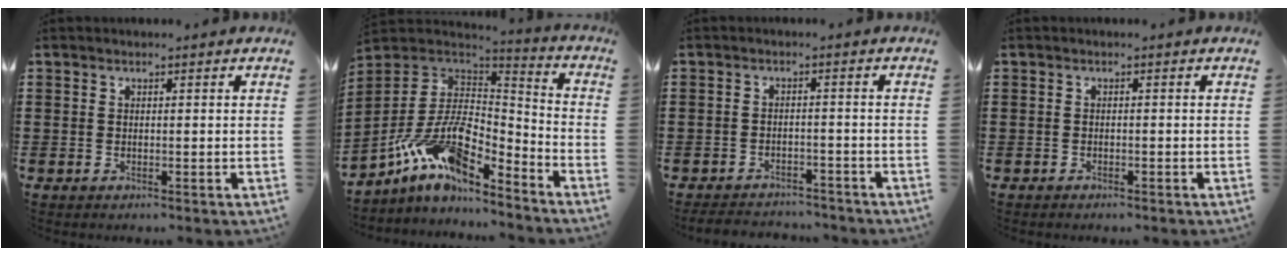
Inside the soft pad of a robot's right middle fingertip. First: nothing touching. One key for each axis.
{"total": 12.1, "fx": -7.4, "fy": 5.0, "fz": 8.2, "tx": -0.183, "ty": 0.009, "tz": -0.152}
{"total": 2.9, "fx": -2.9, "fy": 0.5, "fz": 0.0, "tx": -0.007, "ty": 0.000, "tz": -0.063}
{"total": 0.7, "fx": -0.7, "fy": 0.2, "fz": 0.1, "tx": -0.003, "ty": 0.001, "tz": -0.014}